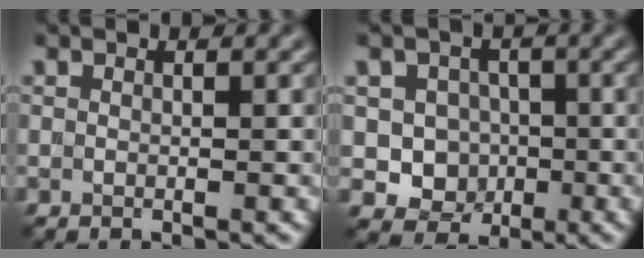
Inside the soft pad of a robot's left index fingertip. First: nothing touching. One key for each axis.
{"total": 3.9, "fx": -0.6, "fy": 3.5, "fz": 1.5, "tx": -0.009, "ty": 0.001, "tz": -0.021}